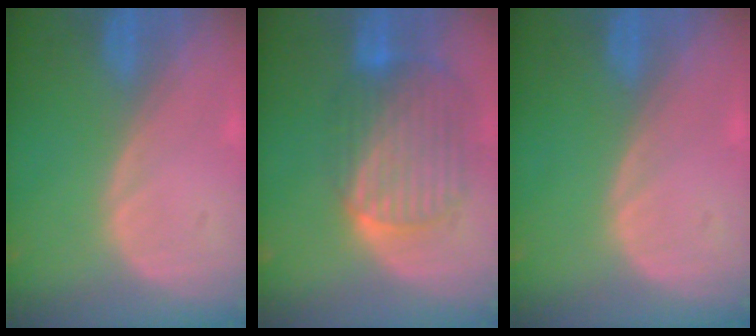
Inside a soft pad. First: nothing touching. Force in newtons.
{"total": 10.3, "press": 8.6, "slide": 5.6}
{"total": 0.0}